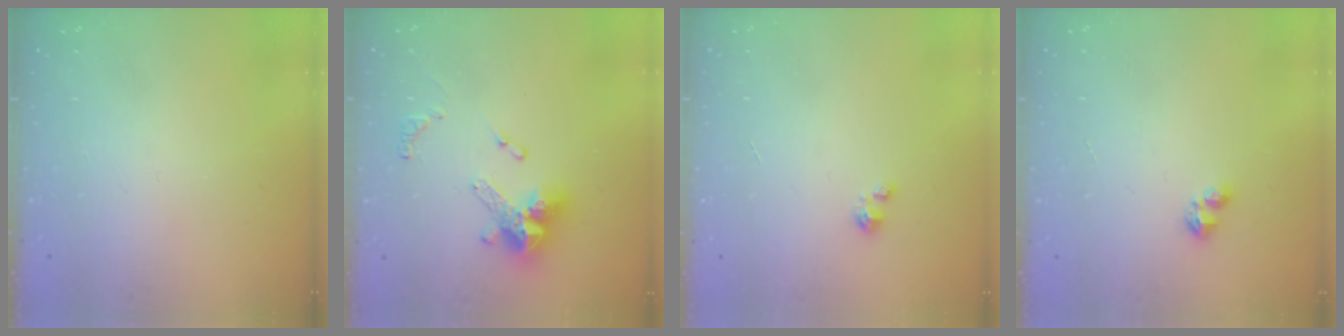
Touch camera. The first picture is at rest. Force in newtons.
{"total": 13.1, "press": 13.0, "slide": 1.4}
{"total": 1.2, "press": 1.1, "slide": 0.1}
{"total": 3.3, "press": 3.2, "slide": 0.7}